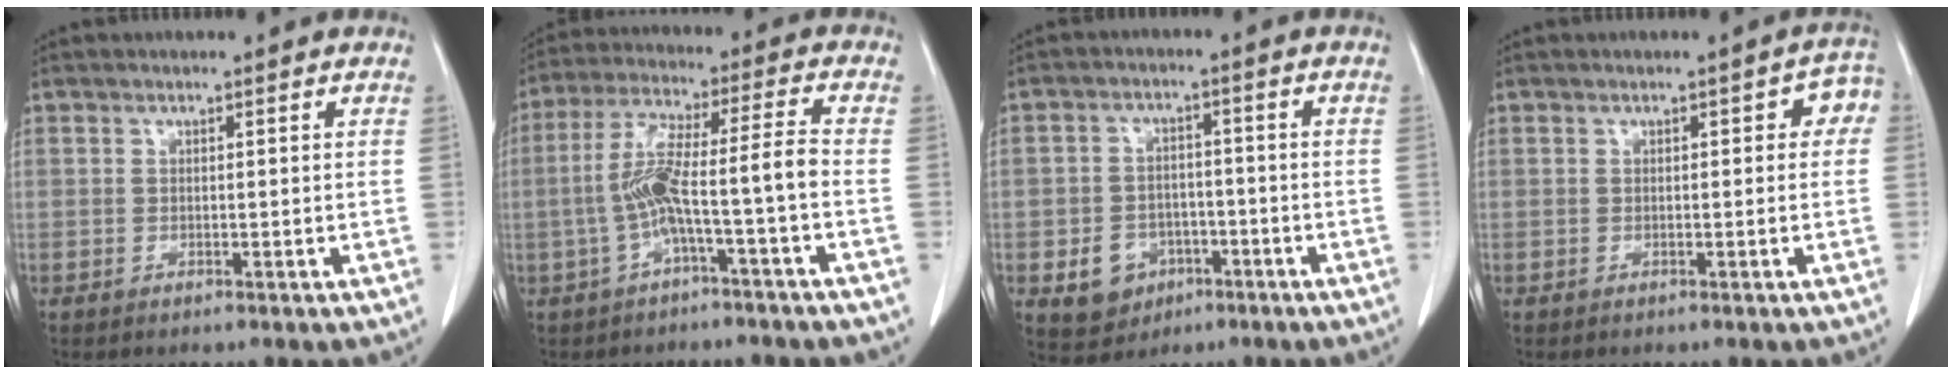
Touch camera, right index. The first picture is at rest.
{"total": 9.2, "force": [-2.7, -0.2, 8.8], "torque": [-0.175, 0.029, -0.048]}
{"total": 6.6, "force": [-2.7, 5.5, 2.6], "torque": [-0.050, 0.007, -0.031]}
{"total": 3.3, "force": [0.5, 1.7, 2.8], "torque": [-0.024, 0.019, 0.001]}